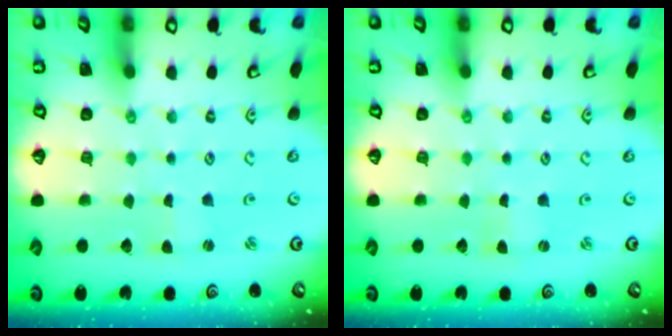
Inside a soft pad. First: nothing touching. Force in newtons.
{"total": 0.0}